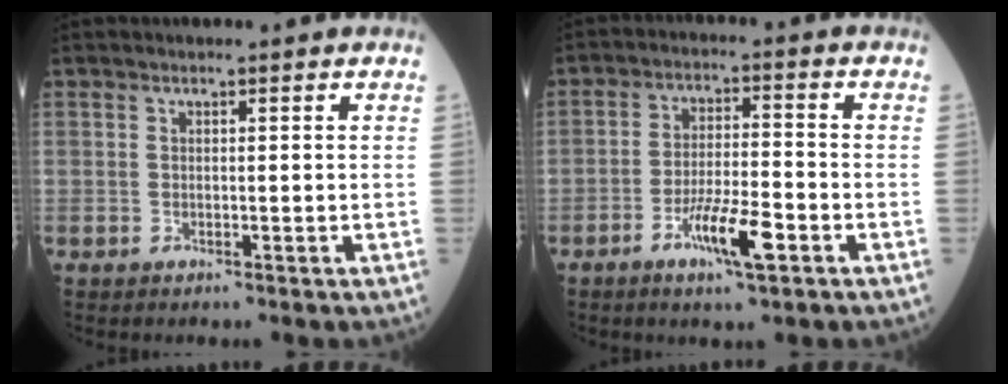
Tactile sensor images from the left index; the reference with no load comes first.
{"total": 7.5, "force": [-3.8, 1.1, 6.4], "torque": [-0.123, -0.007, -0.066]}